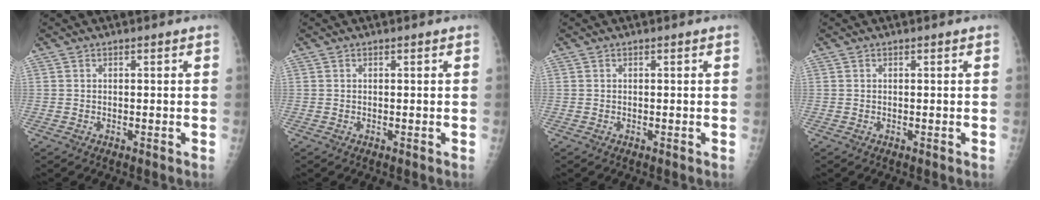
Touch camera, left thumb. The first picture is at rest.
{"total": 0.0}
{"total": 0.0}
{"total": 0.0}